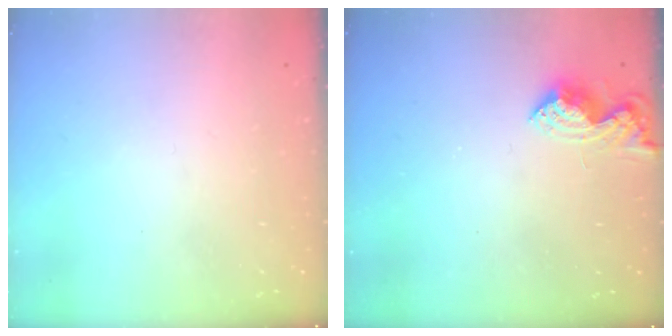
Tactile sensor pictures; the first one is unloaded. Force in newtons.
{"total": 9.6, "press": 9.6, "slide": 0.1}